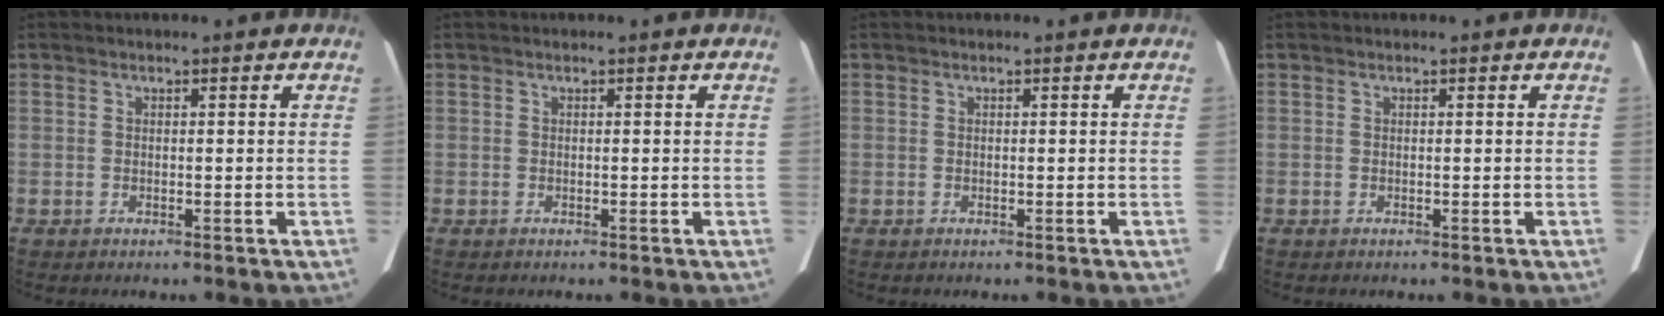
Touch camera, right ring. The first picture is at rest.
{"total": 0.0}
{"total": 0.0}
{"total": 0.0}